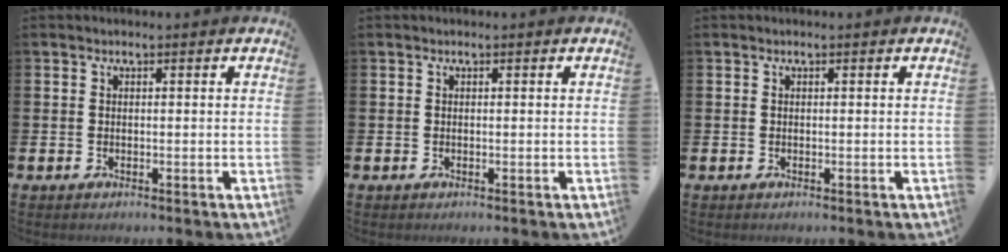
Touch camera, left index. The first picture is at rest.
{"total": 0.0}
{"total": 0.0}